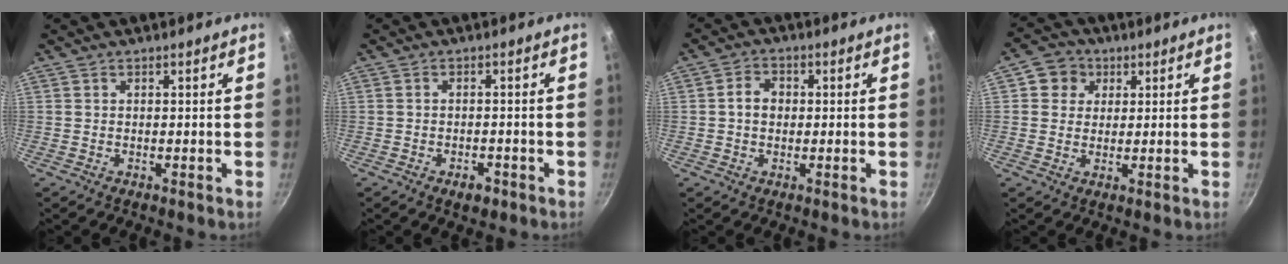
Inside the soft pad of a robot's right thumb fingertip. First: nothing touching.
{"total": 3.0, "force": [-1.7, 1.6, 1.8], "torque": [-0.024, 0.015, -0.022]}
{"total": 3.9, "force": [0.1, 3.1, 2.3], "torque": [-0.024, 0.011, -0.004]}
{"total": 5.8, "force": [2.0, 5.2, 1.7], "torque": [0.009, 0.001, 0.022]}